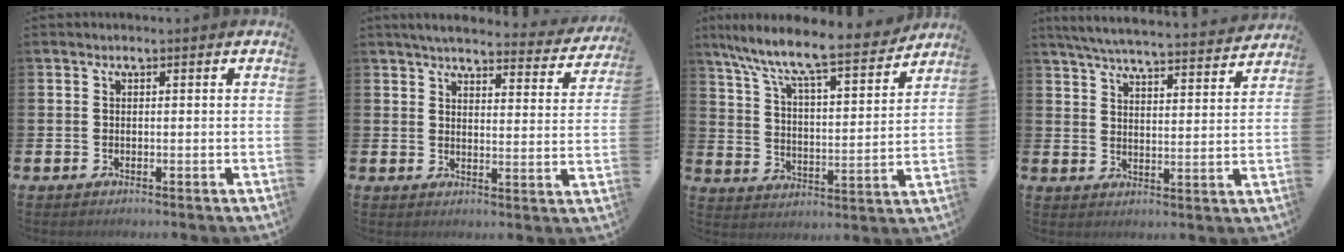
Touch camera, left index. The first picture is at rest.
{"total": 4.4, "force": [4.1, 0.7, 1.5], "torque": [-0.044, -0.026, 0.066]}
{"total": 8.8, "force": [8.0, 0.8, 3.6], "torque": [-0.102, -0.060, 0.130]}
{"total": 6.0, "force": [5.8, 0.3, 1.6], "torque": [-0.046, -0.046, 0.100]}